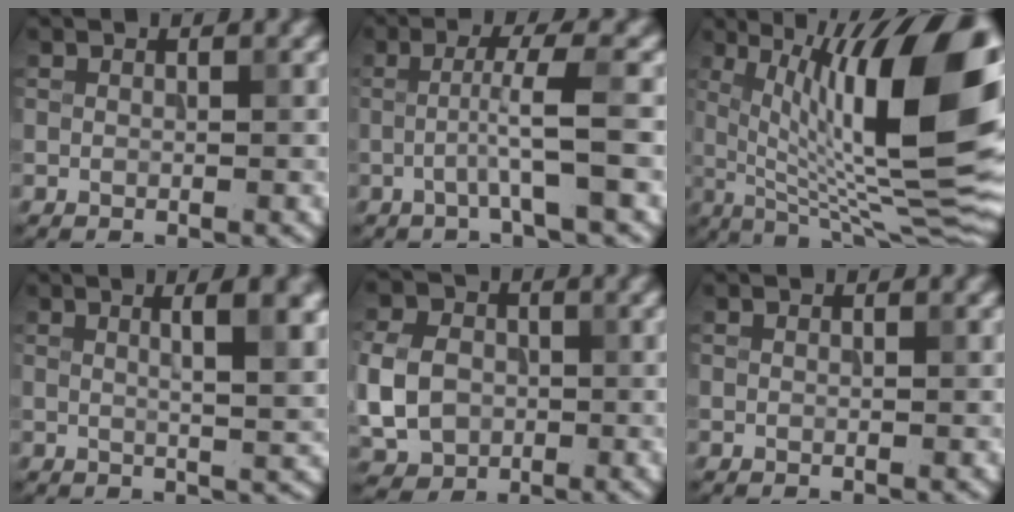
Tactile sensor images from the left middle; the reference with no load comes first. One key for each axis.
{"total": 3.6, "fx": -0.7, "fy": 0.2, "fz": 3.5, "tx": -0.061, "ty": 0.009, "tz": -0.021}
{"total": 16.8, "fx": 4.0, "fy": 5.1, "fz": 15.5, "tx": -0.221, "ty": 0.002, "tz": 0.063}
{"total": 6.2, "fx": 1.9, "fy": 1.9, "fz": 5.6, "tx": -0.050, "ty": 0.014, "tz": 0.018}
{"total": 6.2, "fx": -0.7, "fy": 5.0, "fz": 3.6, "tx": -0.090, "ty": 0.001, "tz": -0.023}
{"total": 0.0}